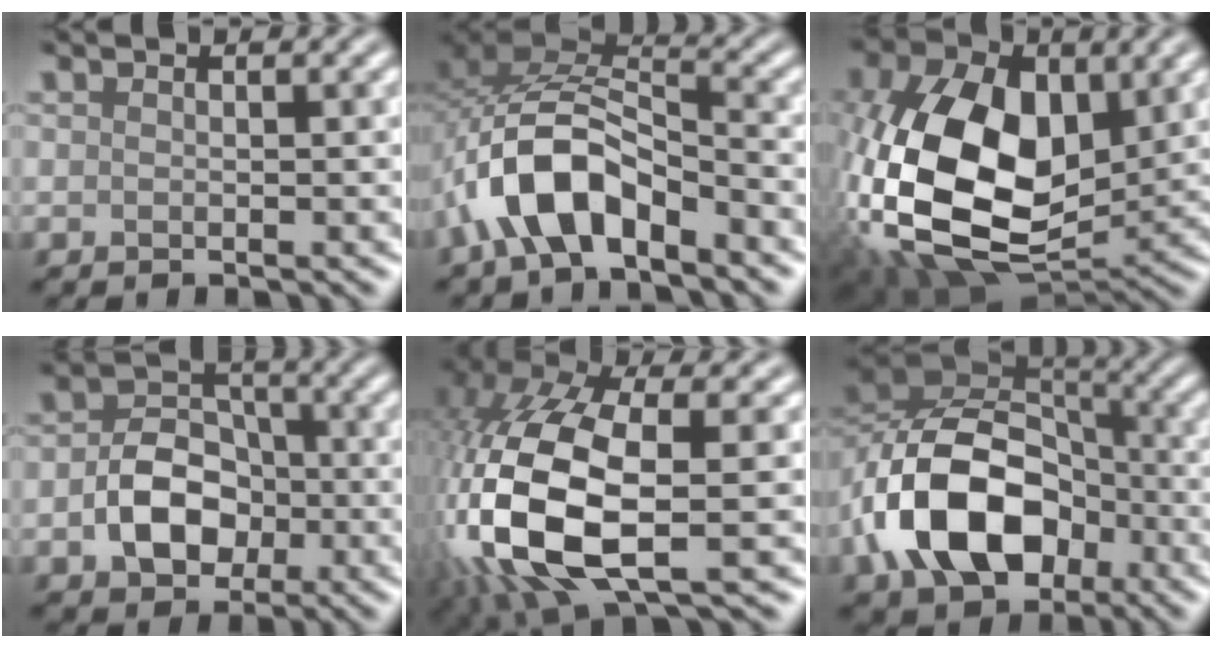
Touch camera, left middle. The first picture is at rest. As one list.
[{"total": 7.9, "force": [-3.9, 3.9, 5.6], "torque": [-0.103, 0.012, -0.077]}, {"total": 16.3, "force": [0.3, 10.8, 12.3], "torque": [-0.282, -0.011, 0.004]}, {"total": 5.8, "force": [-1.4, 4.3, 3.6], "torque": [-0.063, 0.001, -0.022]}, {"total": 14.3, "force": [-2.3, 6.7, 12.4], "torque": [-0.300, -0.002, -0.042]}, {"total": 11.9, "force": [-4.1, 7.9, 7.9], "torque": [-0.152, 0.002, -0.080]}]